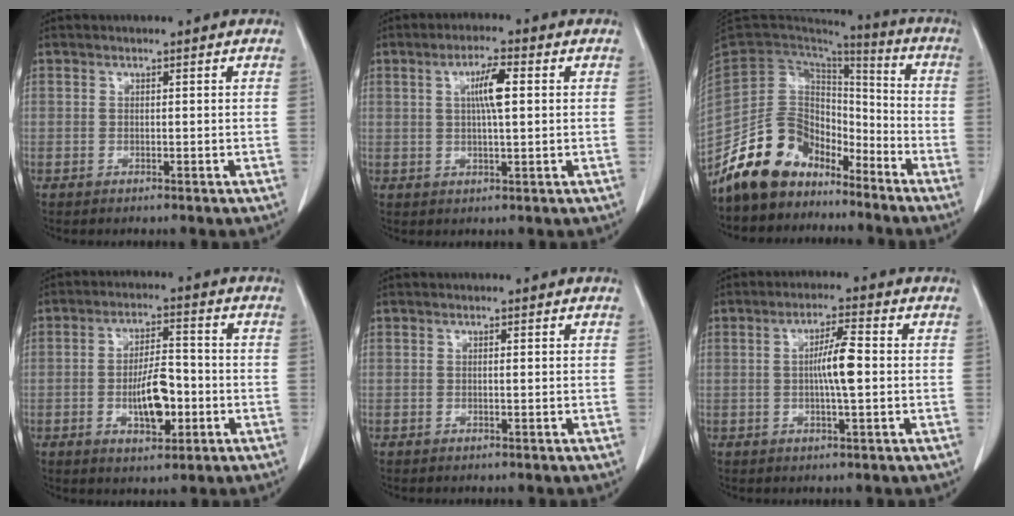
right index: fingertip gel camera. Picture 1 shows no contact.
{"total": 5.3, "force": [1.2, 0.6, 5.1], "torque": [-0.092, 0.004, 0.021]}
{"total": 13.0, "force": [-10.3, 7.2, 3.6], "torque": [-0.064, 0.052, -0.188]}
{"total": 7.9, "force": [-2.2, 2.9, 7.0], "torque": [-0.127, 0.007, -0.033]}
{"total": 0.0}
{"total": 5.4, "force": [-0.3, 0.3, 5.4], "torque": [-0.098, 0.003, -0.007]}